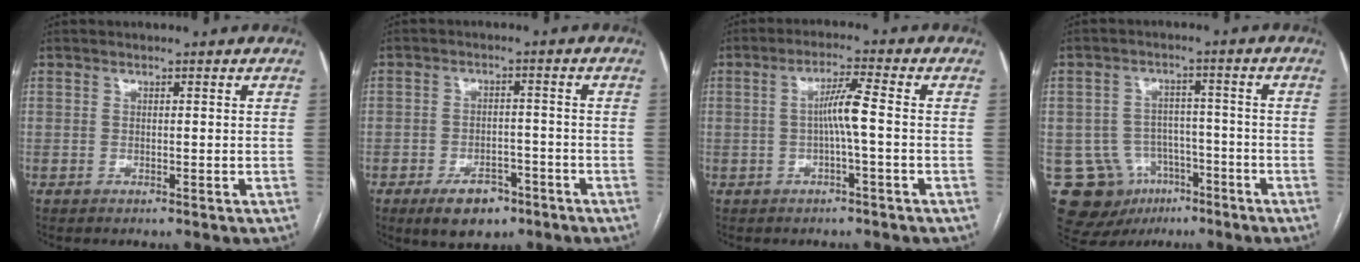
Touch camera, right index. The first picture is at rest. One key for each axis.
{"total": 6.8, "fx": -4.2, "fy": 3.7, "fz": 3.9, "tx": -0.063, "ty": 0.003, "tz": -0.061}
{"total": 4.6, "fx": -0.5, "fy": -0.3, "fz": 4.6, "tx": -0.085, "ty": 0.011, "tz": -0.008}
{"total": 11.1, "fx": -5.4, "fy": 9.1, "fz": 3.3, "tx": -0.057, "ty": 0.026, "tz": -0.072}